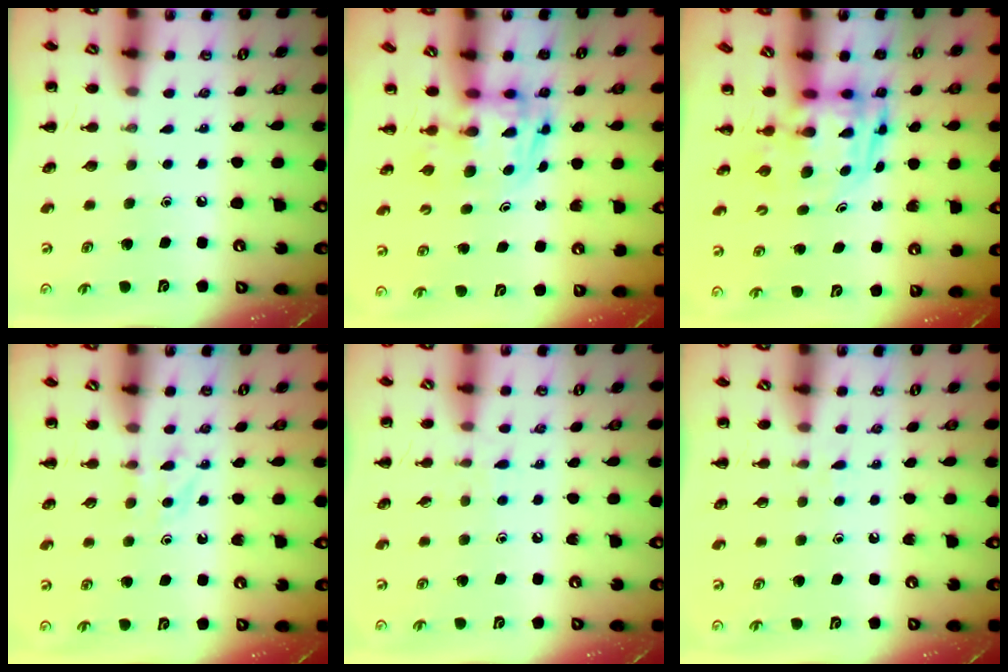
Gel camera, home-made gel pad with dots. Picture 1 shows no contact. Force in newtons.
{"total": 2.9, "press": 2.9, "slide": 0.5}
{"total": 3.3, "press": 3.2, "slide": 0.7}
{"total": 3.8, "press": 3.6, "slide": 1.3}
{"total": 5.5, "press": 5.1, "slide": 2.2}
{"total": 3.5, "press": 3.3, "slide": 1.2}